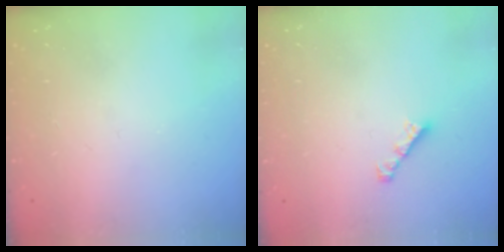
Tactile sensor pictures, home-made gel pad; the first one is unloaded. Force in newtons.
{"total": 2.4, "press": 2.4, "slide": 0.1}